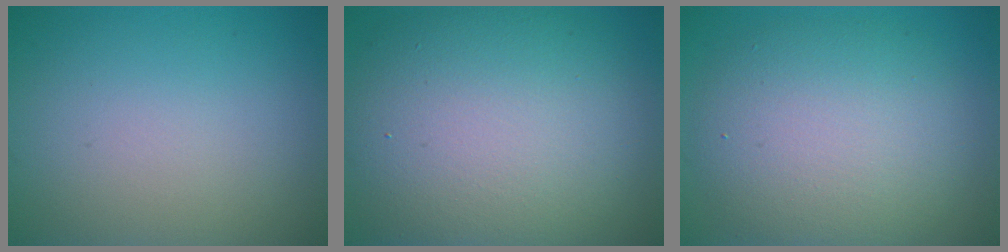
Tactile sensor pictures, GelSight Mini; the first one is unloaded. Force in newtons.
{"total": 13.3, "press": 13.3, "slide": 1.0}
{"total": 8.0, "press": 8.0, "slide": 0.5}